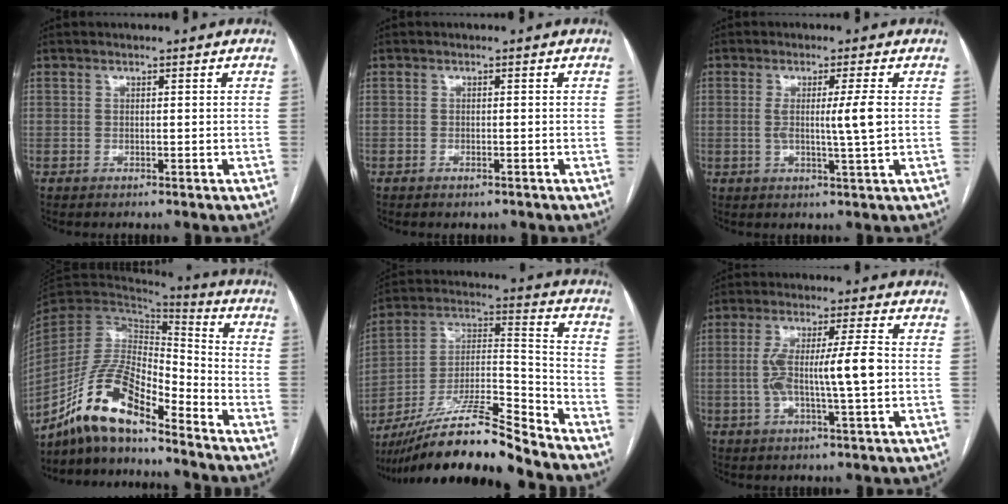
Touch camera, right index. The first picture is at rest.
{"total": 0.8, "force": [-0.6, 0.3, 0.4], "torque": [-0.010, -0.001, -0.003]}
{"total": 4.9, "force": [0.3, -0.9, 4.8], "torque": [-0.083, -0.008, 0.005]}
{"total": 13.2, "force": [-10.2, 3.4, 7.7], "torque": [-0.157, 0.020, -0.189]}
{"total": 18.0, "force": [-15.5, 0.1, 9.1], "torque": [-0.172, 0.018, -0.277]}
{"total": 9.6, "force": [-0.6, 0.6, 9.6], "torque": [-0.177, 0.012, -0.013]}